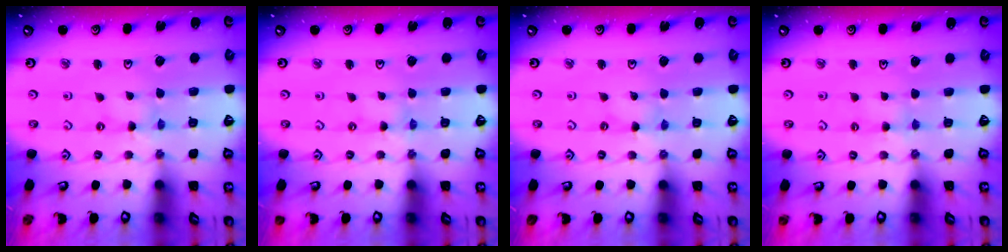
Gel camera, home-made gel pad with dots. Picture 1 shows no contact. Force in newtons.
{"total": 0.0}
{"total": 0.0}
{"total": 2.6, "press": 2.6, "slide": 0.4}